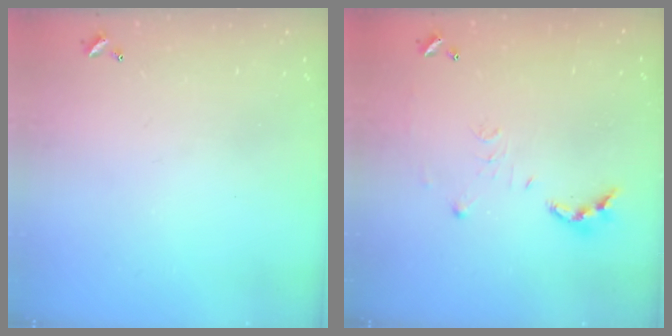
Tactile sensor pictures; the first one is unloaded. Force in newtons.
{"total": 7.0, "press": 7.0, "slide": 0.5}